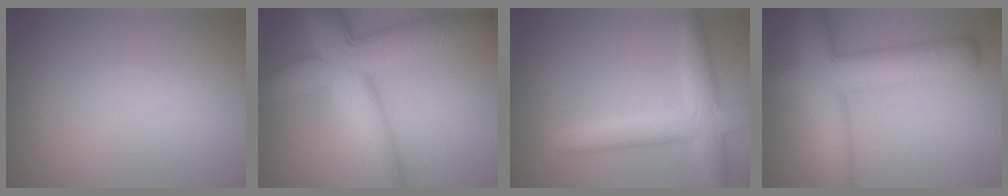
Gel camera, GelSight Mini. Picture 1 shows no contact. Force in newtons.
{"total": 10.8, "press": 10.8, "slide": 0.3}
{"total": 4.4, "press": 4.4, "slide": 0.3}
{"total": 9.0, "press": 9.0, "slide": 0.3}